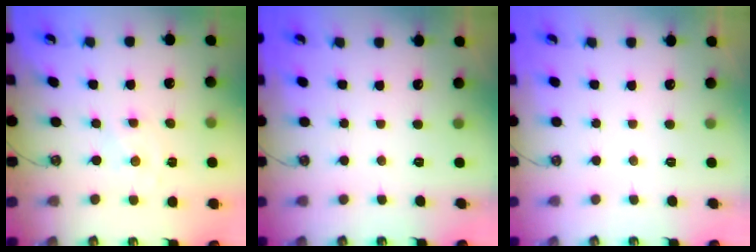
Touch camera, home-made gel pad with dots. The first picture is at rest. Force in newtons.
{"total": 0.0}
{"total": 0.0}